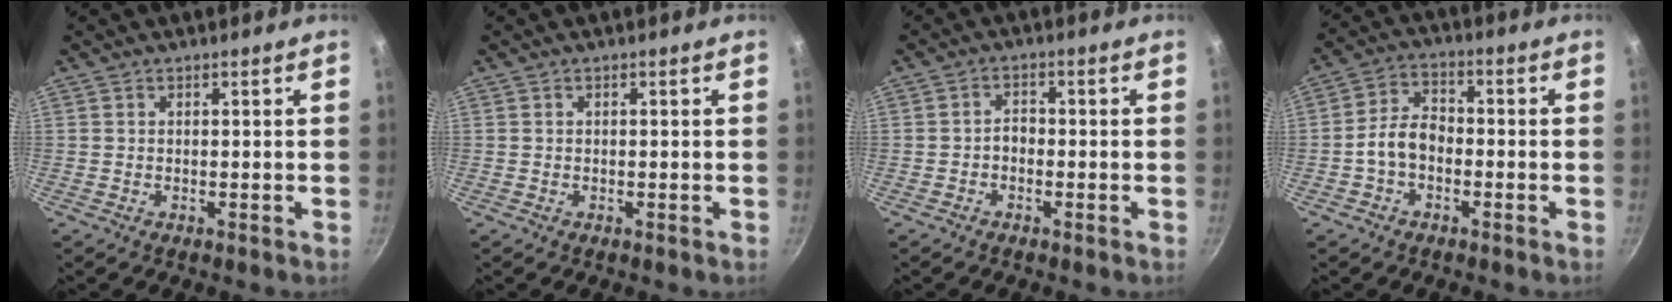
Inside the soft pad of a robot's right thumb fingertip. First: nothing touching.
{"total": 0.0}
{"total": 2.2, "force": [-0.8, 1.6, 1.3], "torque": [-0.010, 0.013, -0.020]}
{"total": 7.0, "force": [-1.8, 4.8, 4.8], "torque": [-0.080, 0.030, -0.045]}